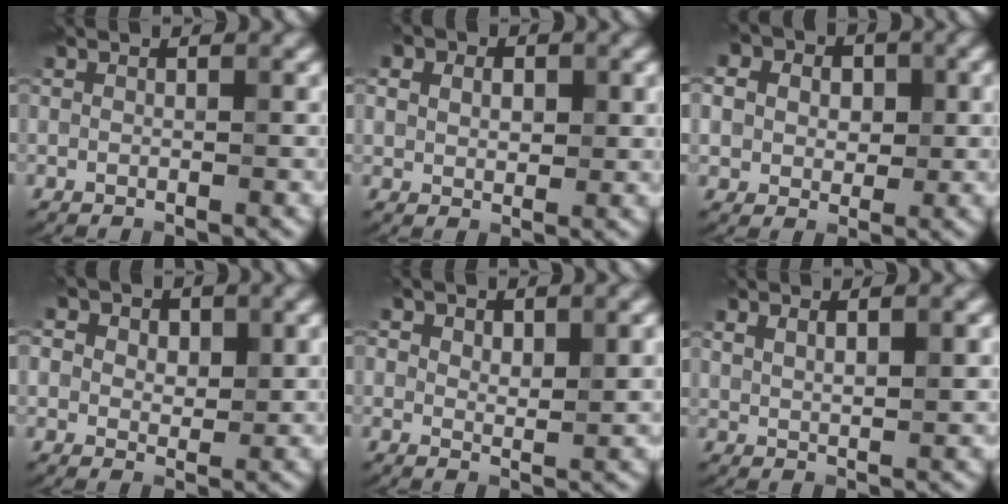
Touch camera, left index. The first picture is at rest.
{"total": 6.8, "force": [3.1, 4.8, 3.7], "torque": [-0.065, 0.024, 0.029]}
{"total": 14.3, "force": [5.3, 11.3, 7.1], "torque": [-0.151, 0.029, 0.080]}
{"total": 7.3, "force": [3.6, 5.0, 3.9], "torque": [-0.057, 0.020, 0.028]}
{"total": 4.1, "force": [1.6, 2.1, 3.2], "torque": [-0.047, -0.003, 0.026]}
{"total": 3.1, "force": [1.3, 1.0, 2.6], "torque": [-0.047, 0.000, 0.026]}